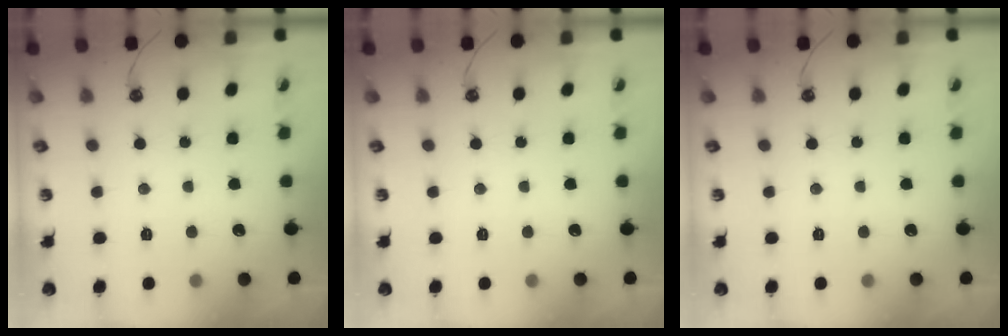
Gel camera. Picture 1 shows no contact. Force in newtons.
{"total": 0.0}
{"total": 0.0}